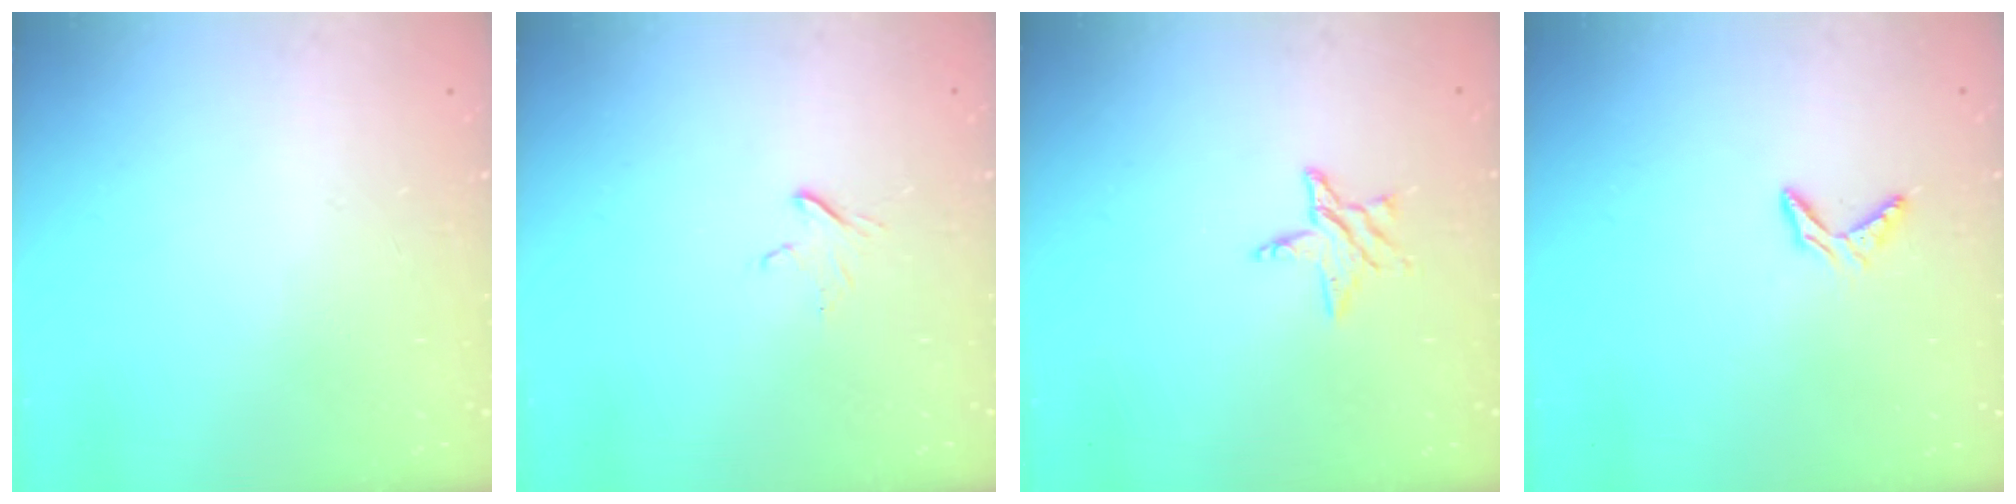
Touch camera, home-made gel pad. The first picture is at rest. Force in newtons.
{"total": 3.4, "press": 3.4, "slide": 0.3}
{"total": 5.9, "press": 5.9, "slide": 0.4}
{"total": 4.0, "press": 4.0, "slide": 0.3}